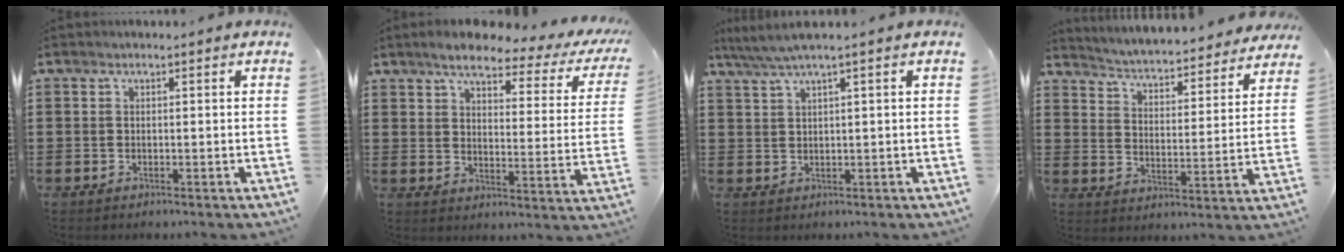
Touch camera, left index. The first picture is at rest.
{"total": 5.7, "force": [4.7, 1.2, 3.1], "torque": [-0.074, -0.023, 0.074]}
{"total": 2.6, "force": [1.4, -0.3, 2.2], "torque": [-0.052, -0.003, 0.021]}
{"total": 3.5, "force": [3.5, -0.4, 0.4], "torque": [-0.029, -0.036, 0.051]}